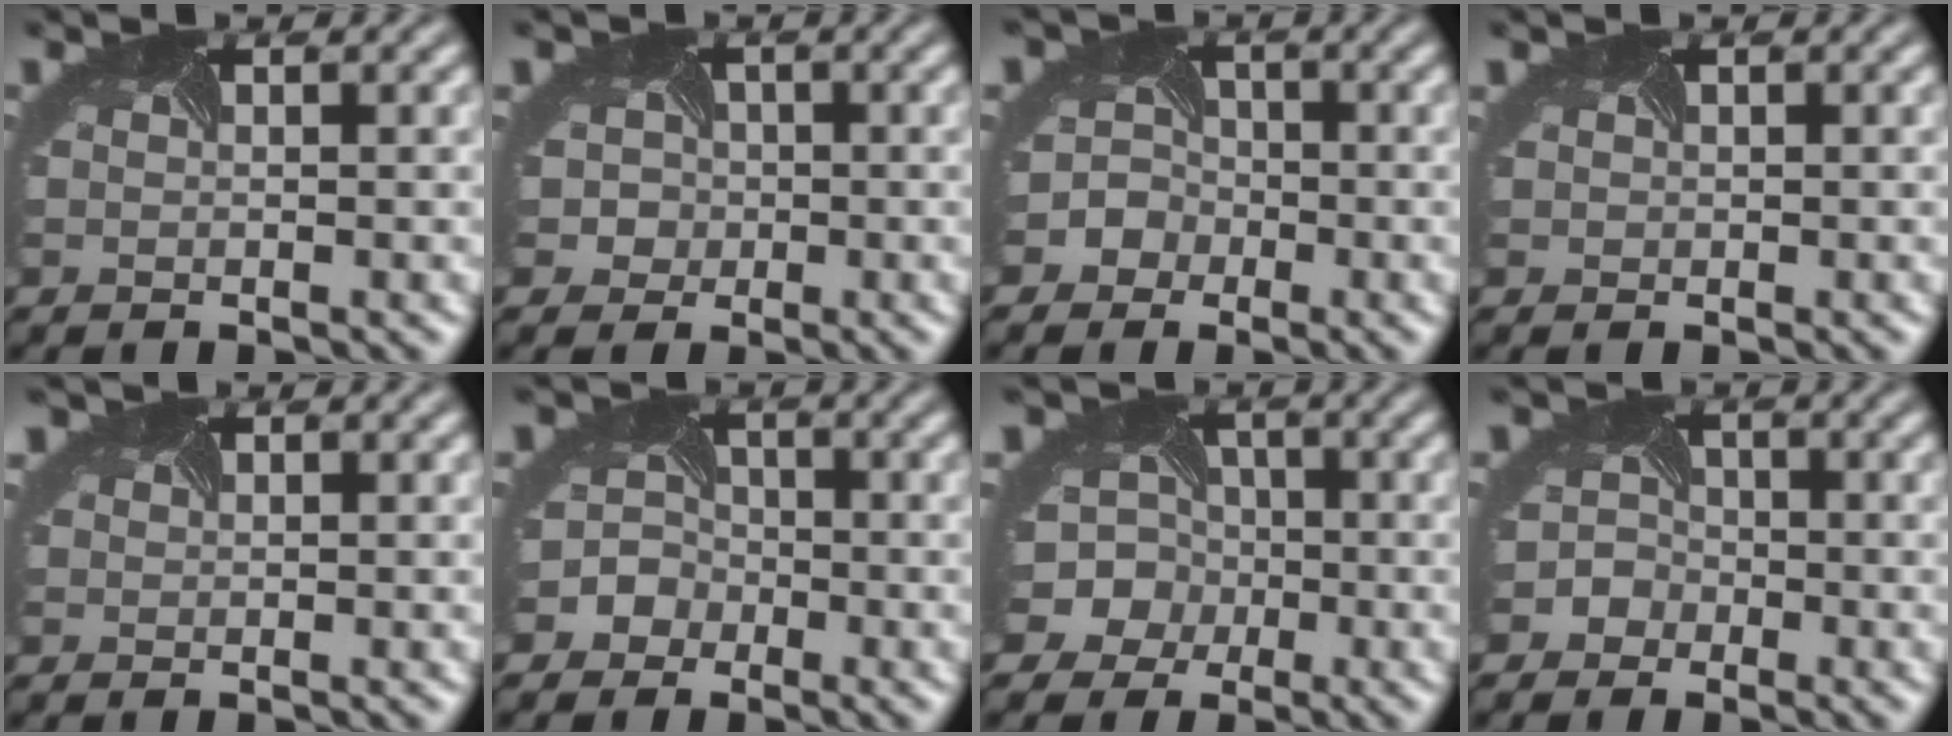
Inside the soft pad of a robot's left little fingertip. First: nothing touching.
{"total": 3.7, "force": [-0.2, 3.7, 0.4], "torque": [0.001, 0.021, -0.031]}
{"total": 5.2, "force": [-1.9, 4.8, 0.7], "torque": [-0.001, 0.017, -0.066]}
{"total": 0.6, "force": [0.2, 0.5, -0.4], "torque": [0.006, 0.003, 0.001]}
{"total": 1.7, "force": [0.8, 1.2, 0.8], "torque": [-0.004, 0.016, -0.004]}
{"total": 4.5, "force": [-1.9, 4.0, 0.4], "torque": [0.008, 0.017, -0.055]}
{"total": 10.0, "force": [-1.6, 9.4, 3.0], "torque": [-0.087, 0.010, -0.068]}
{"total": 2.8, "force": [-1.5, 2.3, -0.3], "torque": [0.021, 0.014, -0.036]}